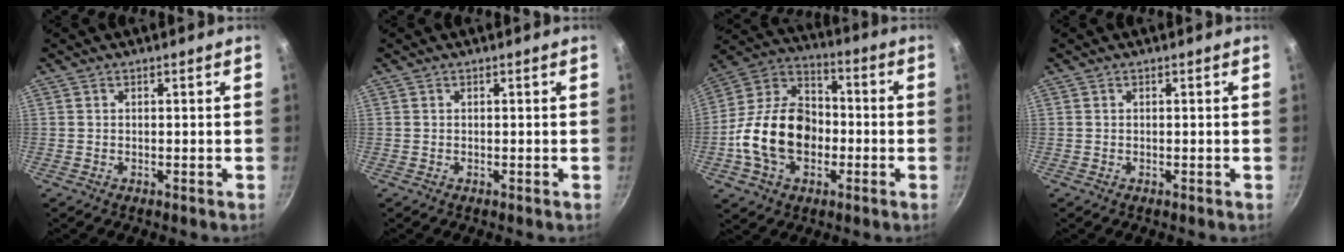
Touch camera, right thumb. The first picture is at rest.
{"total": 0.0}
{"total": 18.8, "force": [-3.5, 13.3, 12.8], "torque": [-0.204, 0.042, -0.074]}
{"total": 0.0}